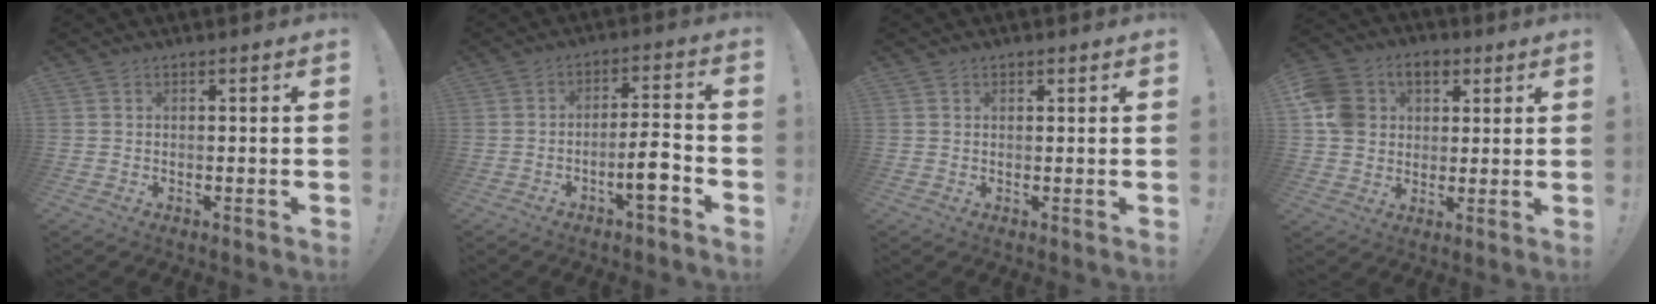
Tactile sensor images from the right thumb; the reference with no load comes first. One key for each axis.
{"total": 8.5, "fx": -3.9, "fy": 1.5, "fz": 7.4, "tx": -0.103, "ty": 0.015, "tz": -0.066}
{"total": 0.8, "fx": 0.5, "fy": 0.6, "fz": 0.2, "tx": -0.002, "ty": 0.001, "tz": 0.009}
{"total": 11.7, "fx": 2.9, "fy": 10.2, "fz": 4.9, "tx": -0.073, "ty": -0.001, "tz": 0.063}